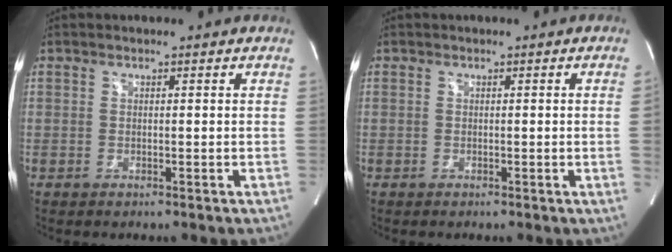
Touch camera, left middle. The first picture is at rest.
{"total": 1.0, "force": [-0.1, -0.4, 0.9], "torque": [-0.008, 0.000, -0.002]}